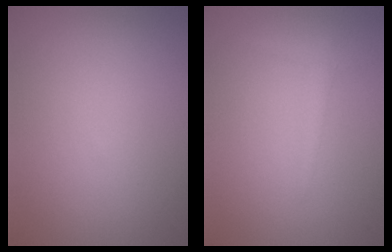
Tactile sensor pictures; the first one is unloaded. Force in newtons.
{"total": 1.0, "press": 1.0, "slide": 0.1}